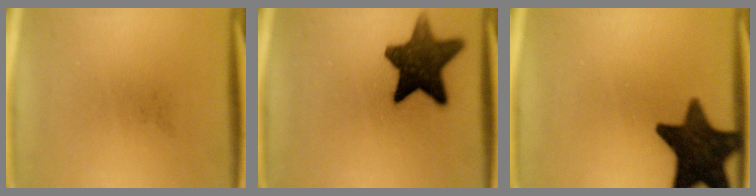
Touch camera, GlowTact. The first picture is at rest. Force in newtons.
{"total": 13.4}
{"total": 14.9}